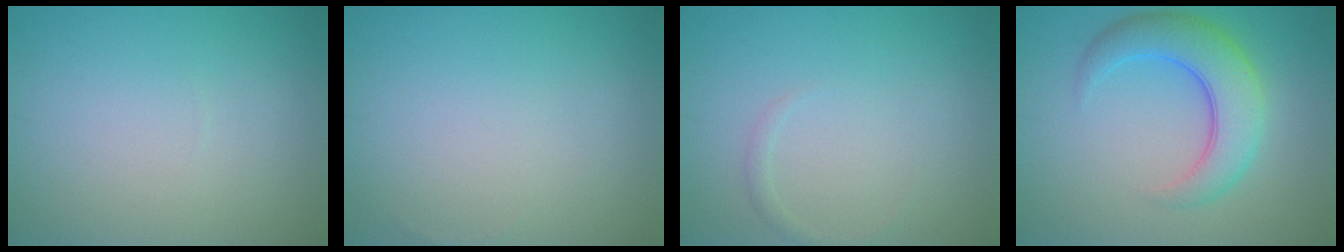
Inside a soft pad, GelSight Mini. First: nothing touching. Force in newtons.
{"total": 0.0}
{"total": 0.8, "press": 0.8, "slide": 0.0}
{"total": 5.8, "press": 5.8, "slide": 0.2}